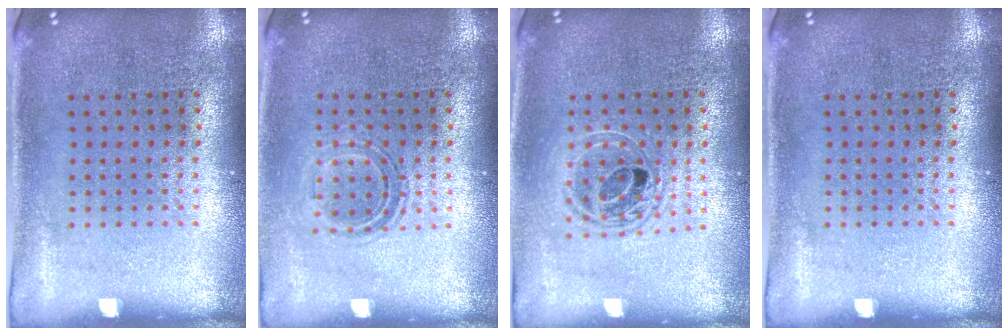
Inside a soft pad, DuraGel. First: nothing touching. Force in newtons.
{"total": 1.1, "press": 0.9, "slide": 0.5}
{"total": 1.7, "press": 1.4, "slide": 0.9}
{"total": 0.0}